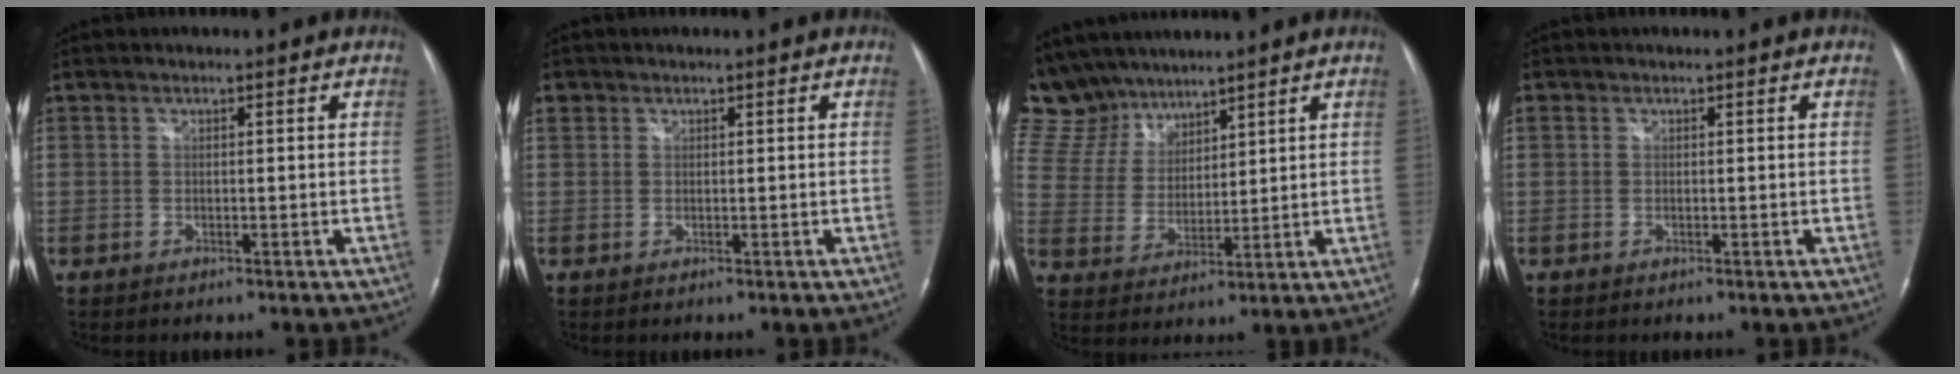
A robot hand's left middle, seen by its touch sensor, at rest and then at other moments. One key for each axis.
{"total": 1.2, "fx": 0.7, "fy": 1.0, "fz": 0.2, "tx": 0.000, "ty": 0.011, "tz": 0.011}
{"total": 13.3, "fx": 11.5, "fy": 6.3, "fz": 2.2, "tx": -0.070, "ty": 0.028, "tz": 0.237}
{"total": 0.5, "fx": 0.2, "fy": 0.4, "fz": 0.2, "tx": -0.005, "ty": 0.010, "tz": 0.004}